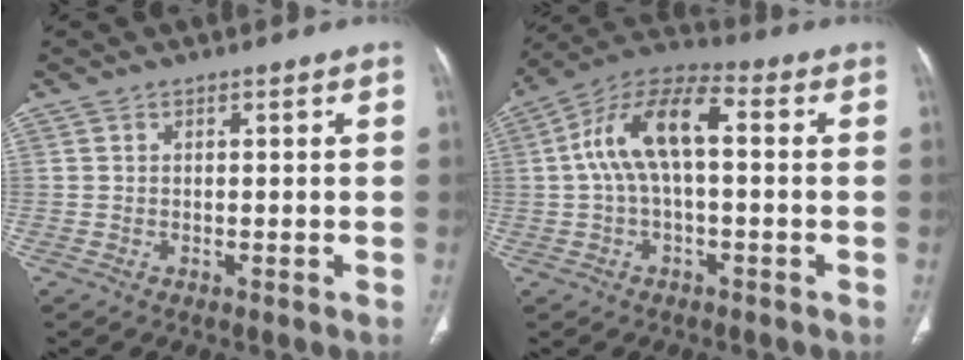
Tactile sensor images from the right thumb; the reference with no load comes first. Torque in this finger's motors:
{"motor_torque": [0.20, 0.21, 0.85, -0.46, 0.17]}